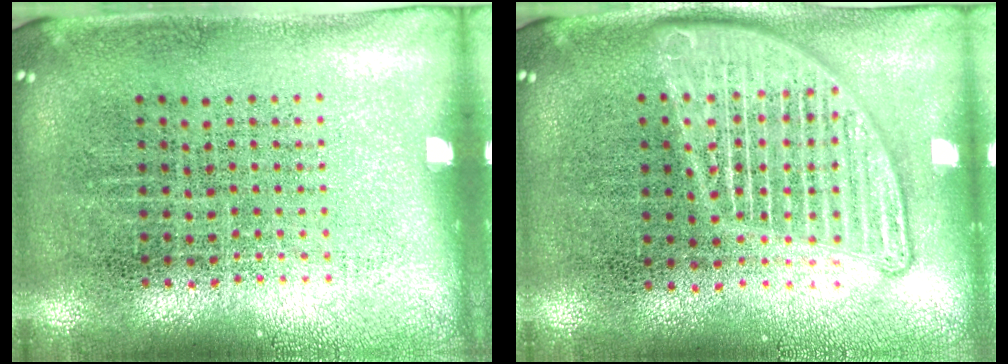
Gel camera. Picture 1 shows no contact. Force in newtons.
{"total": 2.9, "press": 2.9, "slide": 0.3}